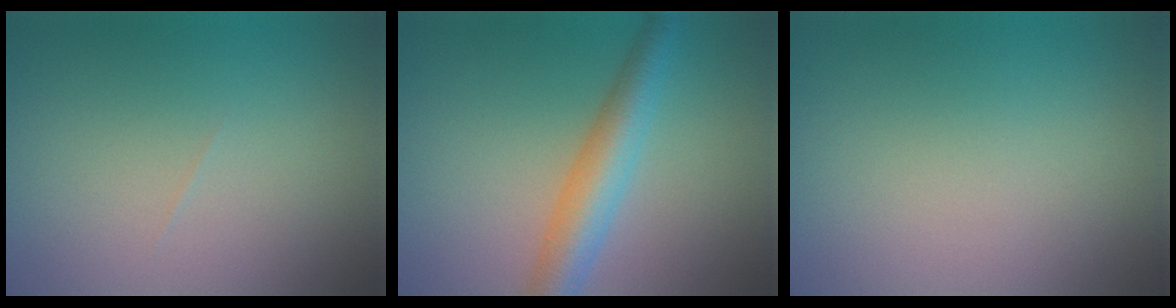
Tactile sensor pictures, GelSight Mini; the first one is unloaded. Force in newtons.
{"total": 4.9, "press": 4.9, "slide": 0.1}
{"total": 0.0}